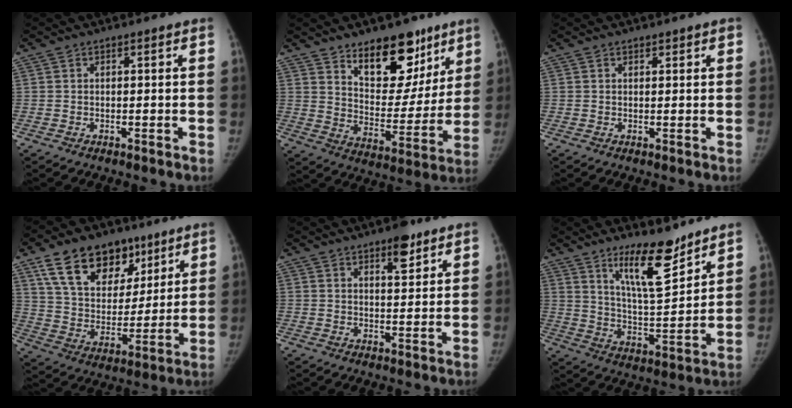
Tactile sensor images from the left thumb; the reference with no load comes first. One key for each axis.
{"total": 17.4, "fx": 11.2, "fy": 9.2, "fz": 9.6, "tx": -0.072, "ty": -0.072, "tz": 0.178}
{"total": 1.0, "fx": 0.8, "fy": 0.5, "fz": 0.5, "tx": 0.003, "ty": -0.003, "tz": 0.008}
{"total": 18.8, "fx": 11.1, "fy": 11.9, "fz": 9.4, "tx": -0.114, "ty": -0.036, "tz": 0.193}
{"total": 5.5, "fx": 3.5, "fy": 2.1, "fz": 3.6, "tx": -0.036, "ty": -0.020, "tz": 0.048}
{"total": 13.0, "fx": 9.3, "fy": 3.4, "fz": 8.5, "tx": -0.118, "ty": -0.080, "tz": 0.166}